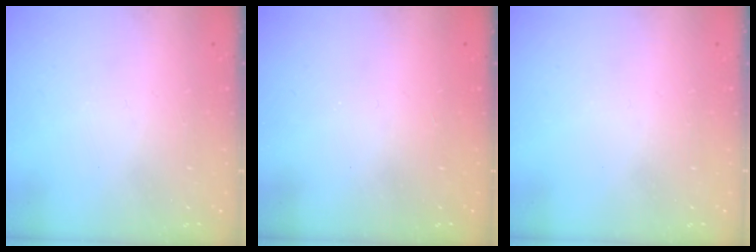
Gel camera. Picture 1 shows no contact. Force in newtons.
{"total": 0.9, "press": 0.9, "slide": 0.1}
{"total": 0.0}